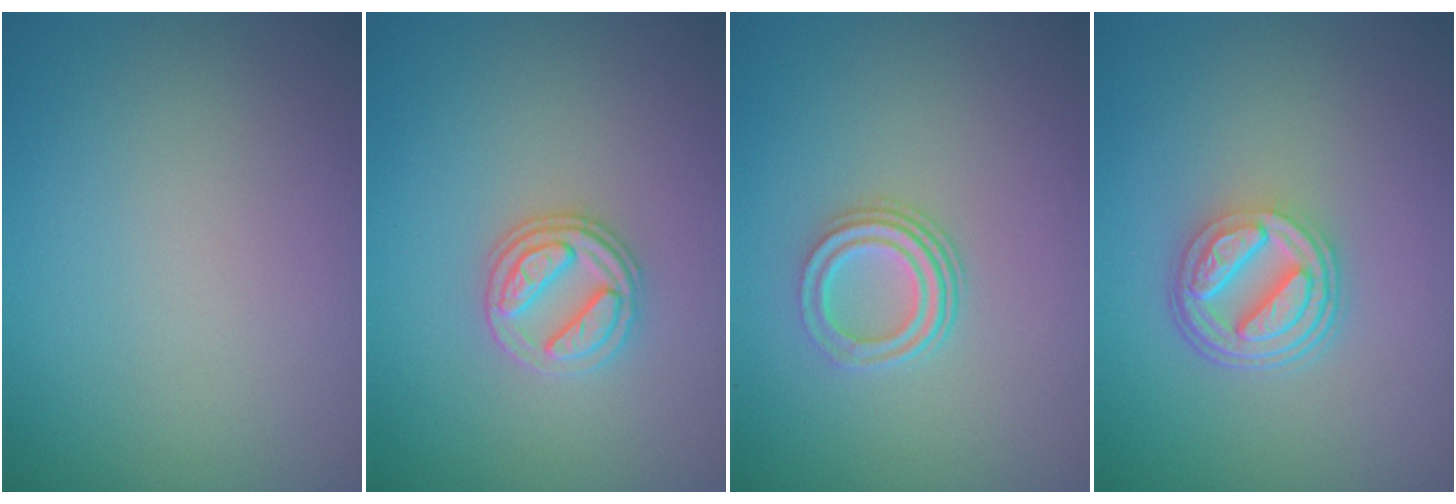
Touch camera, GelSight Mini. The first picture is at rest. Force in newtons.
{"total": 2.8, "press": 2.7, "slide": 0.8}
{"total": 3.0, "press": 2.2, "slide": 2.1}
{"total": 5.2, "press": 3.9, "slide": 3.5}